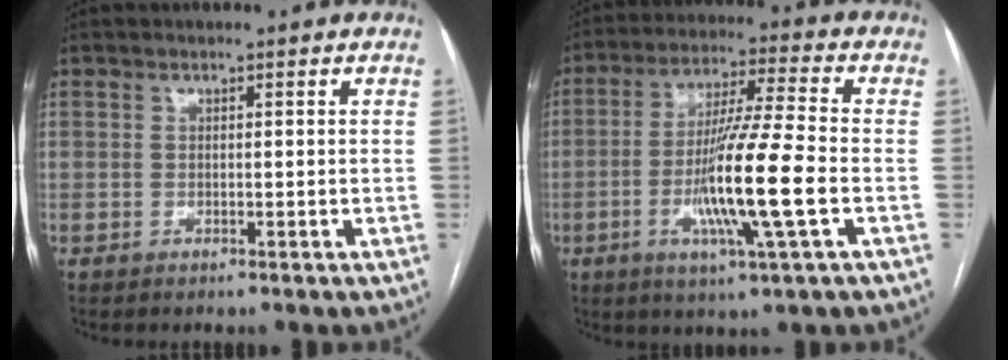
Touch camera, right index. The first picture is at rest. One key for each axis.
{"total": 13.8, "fx": -3.5, "fy": -0.4, "fz": 13.3, "tx": -0.255, "ty": -0.014, "tz": -0.069}